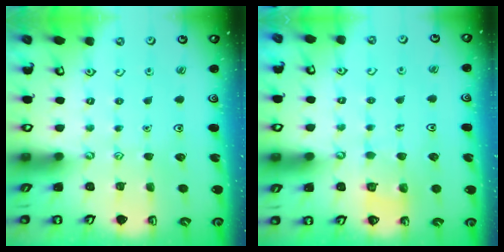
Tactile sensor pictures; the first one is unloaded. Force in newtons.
{"total": 4.1, "press": 4.1, "slide": 0.1}